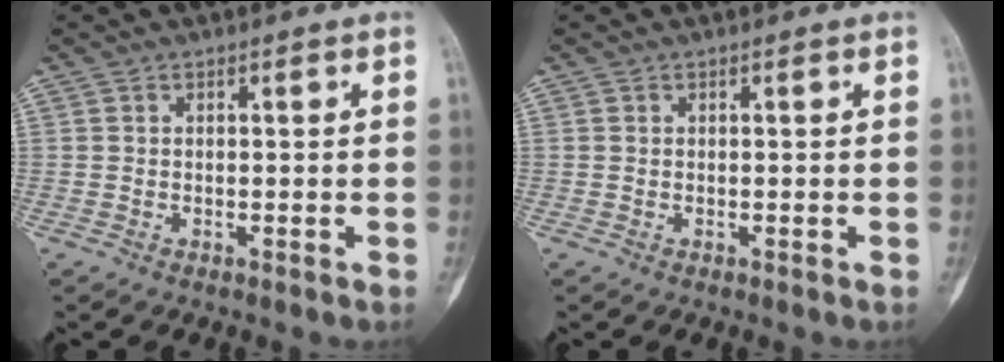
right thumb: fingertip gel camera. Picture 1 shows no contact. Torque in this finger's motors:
{"motor_torque": [0.35, 0.18, 0.00, 0.11, 0.03]}